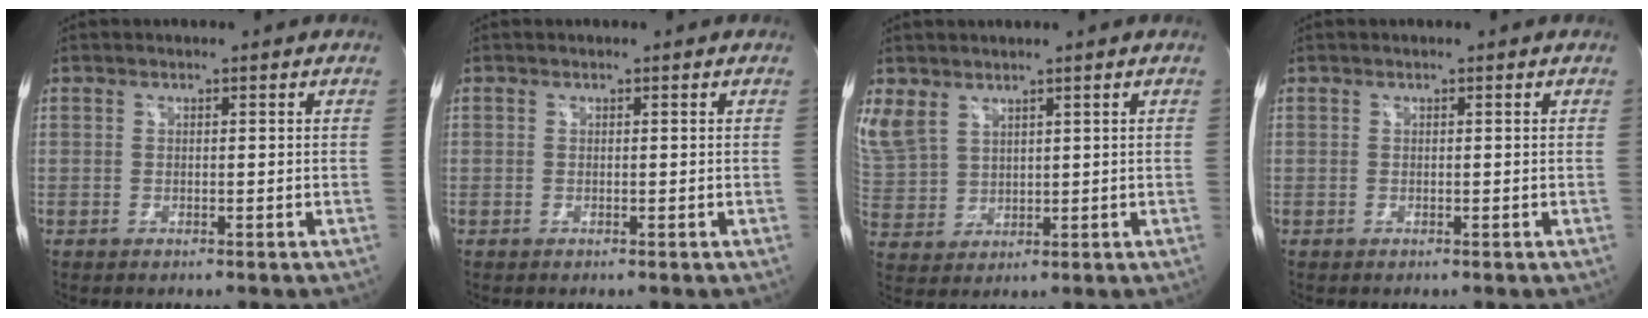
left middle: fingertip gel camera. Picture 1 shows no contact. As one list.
[{"total": 0.0}, {"total": 9.0, "force": [5.8, 5.9, 3.5], "torque": [-0.108, 0.010, 0.136]}, {"total": 0.0}]